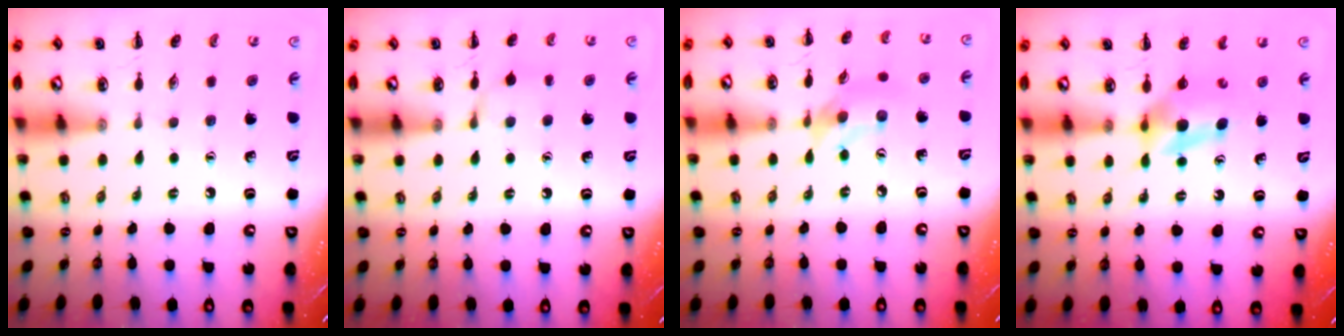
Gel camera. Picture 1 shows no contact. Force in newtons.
{"total": 7.4, "press": 7.0, "slide": 2.4}
{"total": 6.9, "press": 6.8, "slide": 0.9}
{"total": 4.5, "press": 4.4, "slide": 0.5}